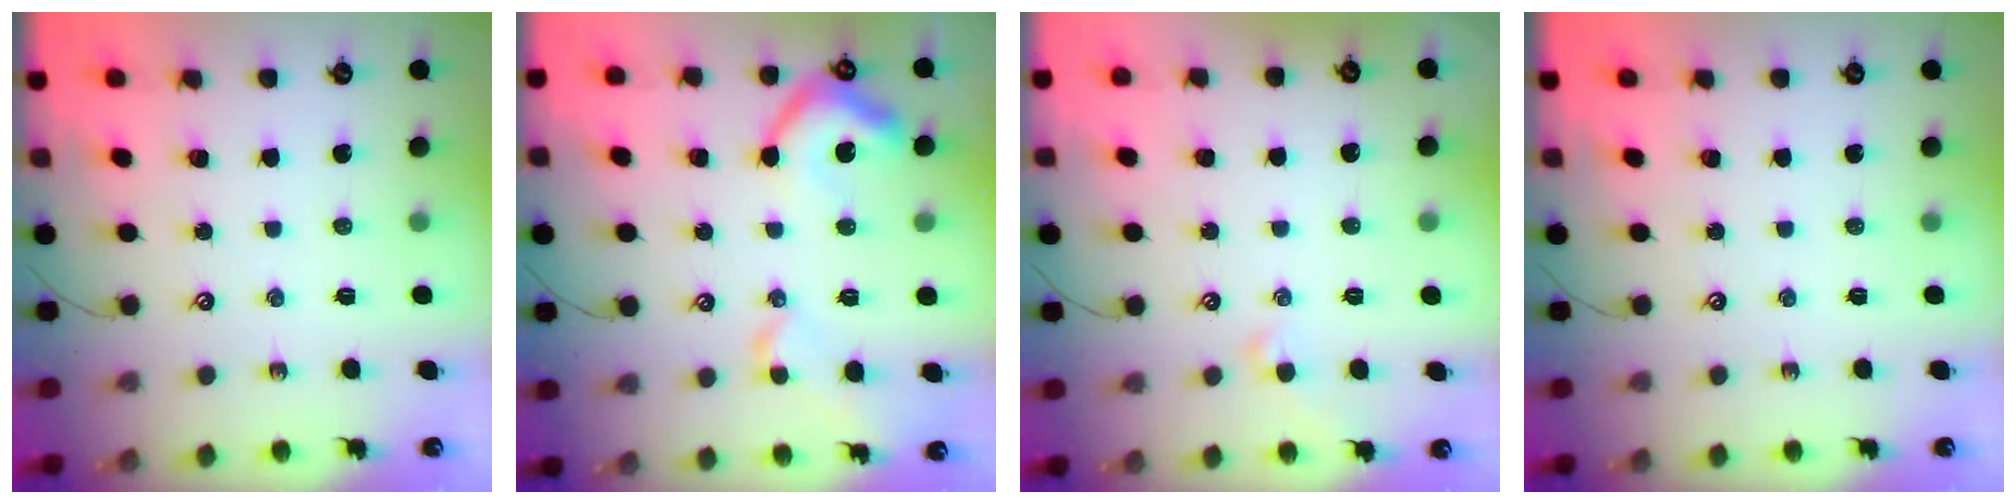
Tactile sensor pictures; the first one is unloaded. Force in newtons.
{"total": 10.3, "press": 10.2, "slide": 1.7}
{"total": 0.7, "press": 0.5, "slide": 0.5}
{"total": 0.0}